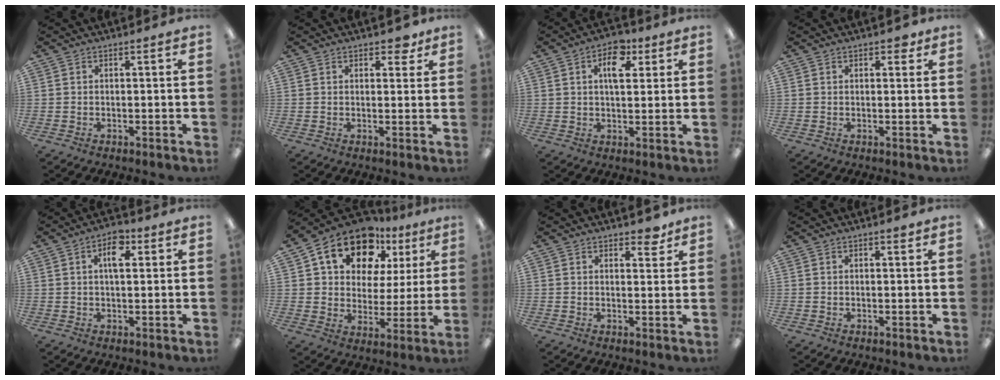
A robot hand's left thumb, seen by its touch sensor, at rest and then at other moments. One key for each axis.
{"total": 3.2, "fx": 2.2, "fy": 1.6, "fz": 1.6, "tx": -0.013, "ty": -0.005, "tz": 0.035}
{"total": 8.4, "fx": 3.5, "fy": 4.6, "fz": 6.1, "tx": -0.080, "ty": -0.007, "tz": 0.053}
{"total": 2.1, "fx": 1.4, "fy": 1.2, "fz": 1.1, "tx": -0.008, "ty": -0.002, "tz": 0.020}
{"total": 6.5, "fx": 2.4, "fy": 3.2, "fz": 5.1, "tx": -0.076, "ty": -0.004, "tz": 0.035}
{"total": 17.5, "fx": 10.6, "fy": 10.9, "fz": 8.6, "tx": -0.149, "ty": -0.048, "tz": 0.192}
{"total": 3.7, "fx": 3.0, "fy": 1.5, "fz": 1.5, "tx": -0.002, "ty": -0.017, "tz": 0.049}
{"total": 1.1, "fx": 0.8, "fy": 0.4, "fz": 0.6, "tx": -0.006, "ty": -0.003, "tz": 0.013}